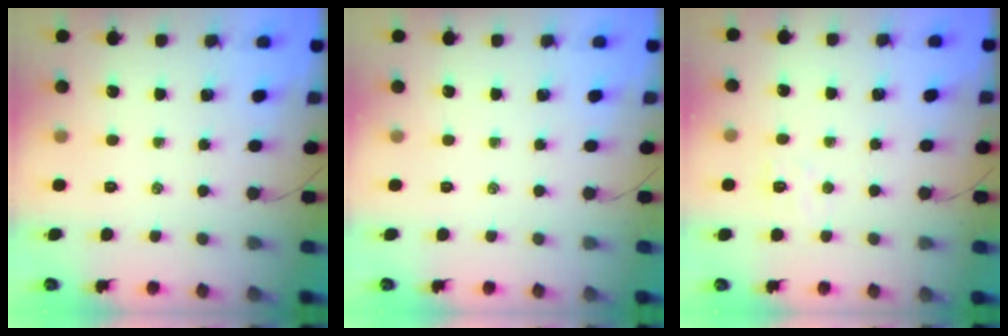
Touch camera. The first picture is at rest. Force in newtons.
{"total": 0.0}
{"total": 4.1, "press": 4.0, "slide": 0.9}